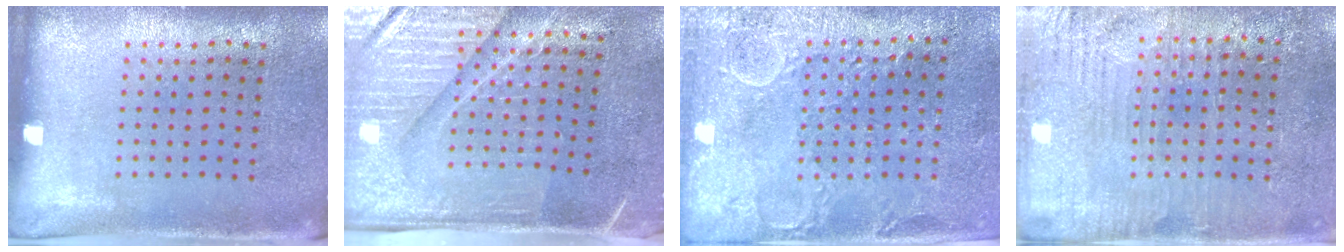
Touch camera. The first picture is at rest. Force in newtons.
{"total": 4.4, "press": 3.9, "slide": 2.1}
{"total": 2.7, "press": 2.5, "slide": 0.9}
{"total": 3.2, "press": 3.1, "slide": 0.7}